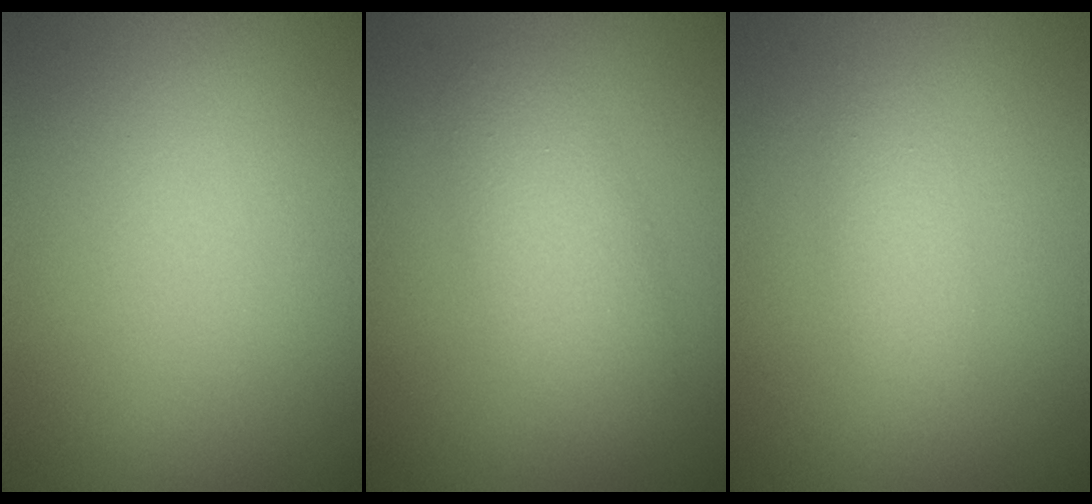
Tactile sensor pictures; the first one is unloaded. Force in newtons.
{"total": 3.4, "press": 3.4, "slide": 0.1}
{"total": 1.7, "press": 1.7, "slide": 0.0}